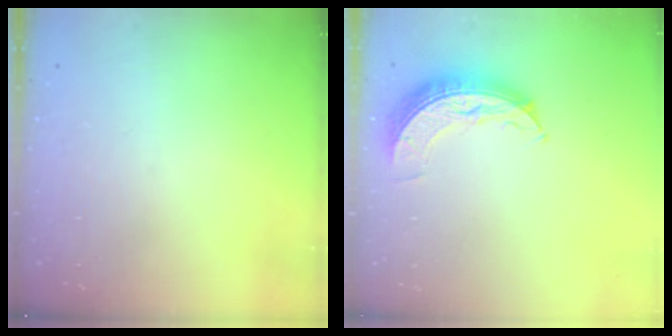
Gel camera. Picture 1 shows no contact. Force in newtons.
{"total": 7.9, "press": 7.9, "slide": 0.6}